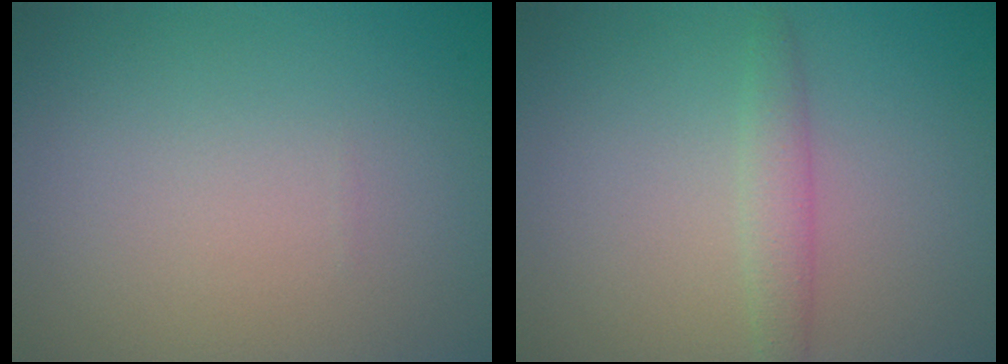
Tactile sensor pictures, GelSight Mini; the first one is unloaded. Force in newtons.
{"total": 1.9, "press": 1.9, "slide": 0.2}